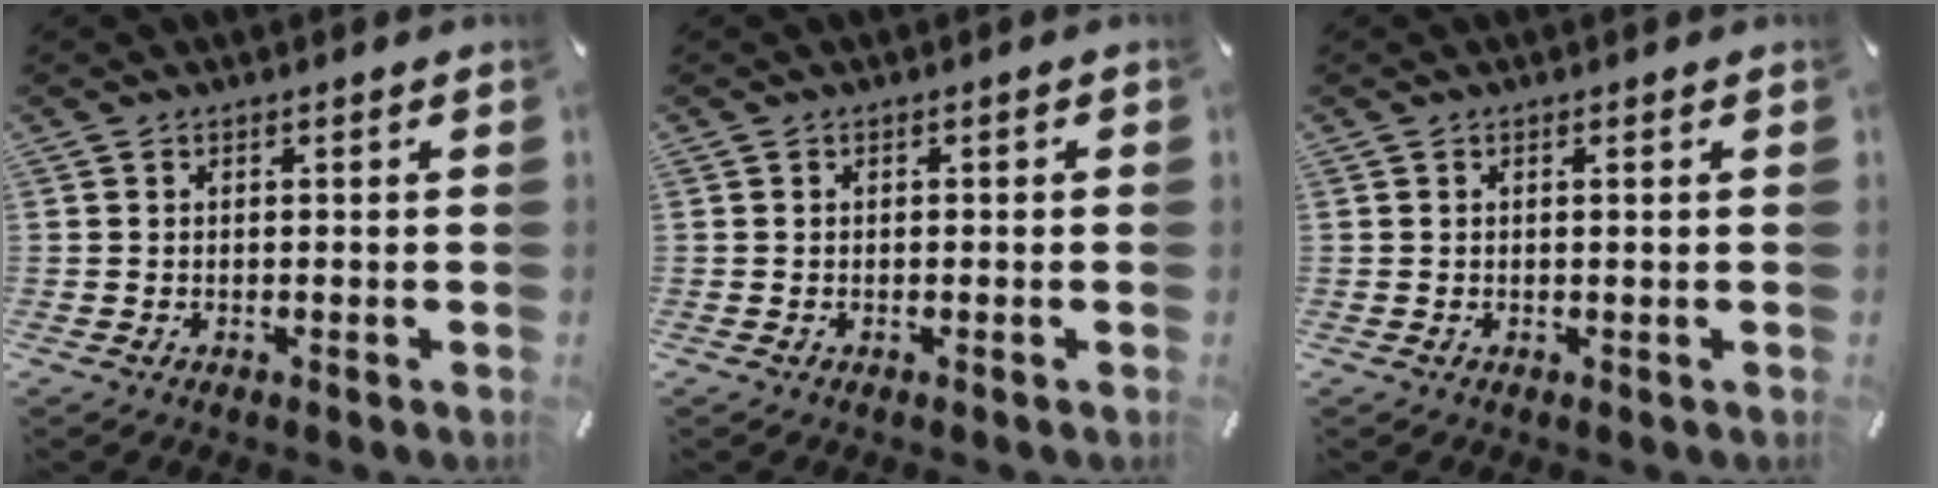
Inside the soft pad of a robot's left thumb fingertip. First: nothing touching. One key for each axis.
{"total": 0.5, "fx": -0.2, "fy": 0.3, "fz": 0.4, "tx": -0.007, "ty": -0.001, "tz": -0.004}
{"total": 0.9, "fx": 0.2, "fy": 0.0, "fz": 0.9, "tx": -0.017, "ty": -0.001, "tz": 0.004}